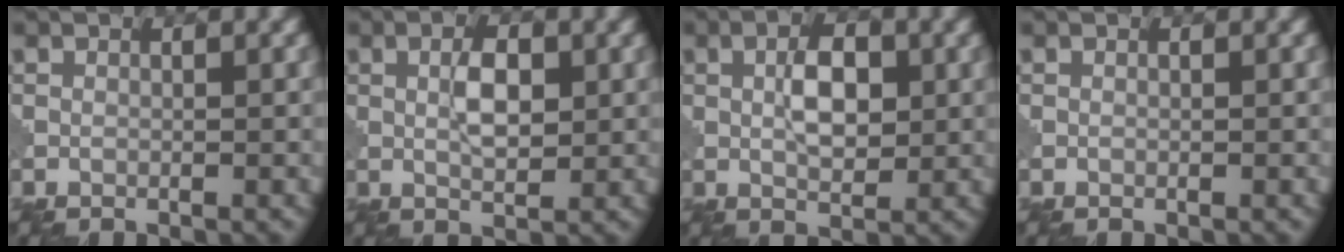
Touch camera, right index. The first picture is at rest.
{"total": 3.0, "force": [0.8, 1.2, 2.7], "torque": [-0.051, 0.002, 0.015]}
{"total": 3.8, "force": [0.8, 1.9, 3.2], "torque": [-0.059, 0.003, 0.014]}
{"total": 0.0}